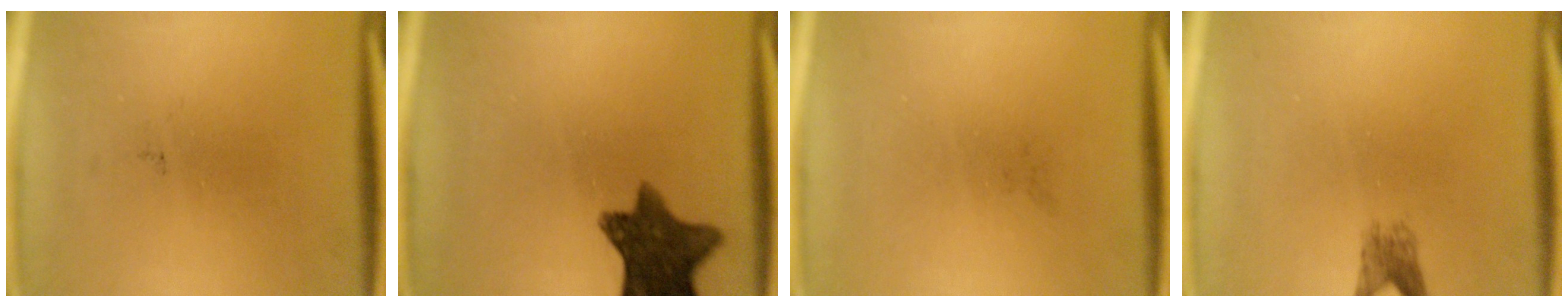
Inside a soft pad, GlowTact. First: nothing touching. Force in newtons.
{"total": 10.8}
{"total": 0.0}
{"total": 2.2}